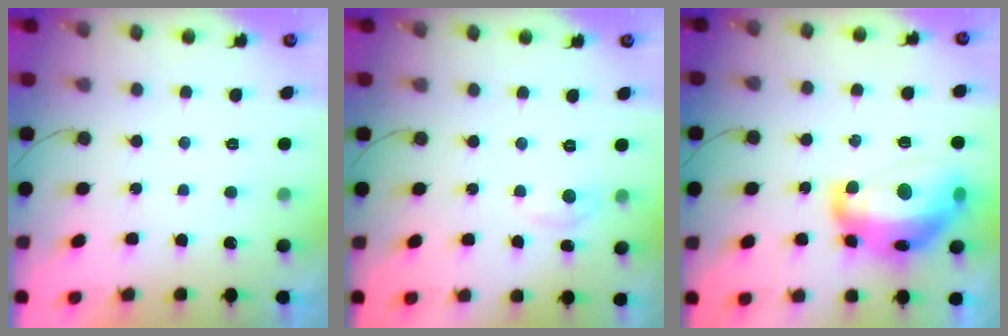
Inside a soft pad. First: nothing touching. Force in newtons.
{"total": 3.6, "press": 3.6, "slide": 0.4}
{"total": 19.1, "press": 19.0, "slide": 1.4}